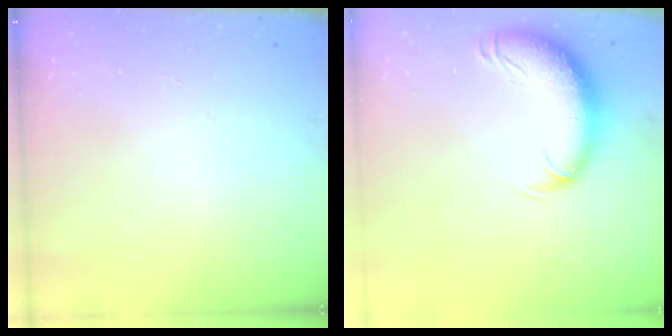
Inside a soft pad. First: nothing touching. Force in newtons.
{"total": 10.6, "press": 10.3, "slide": 2.5}